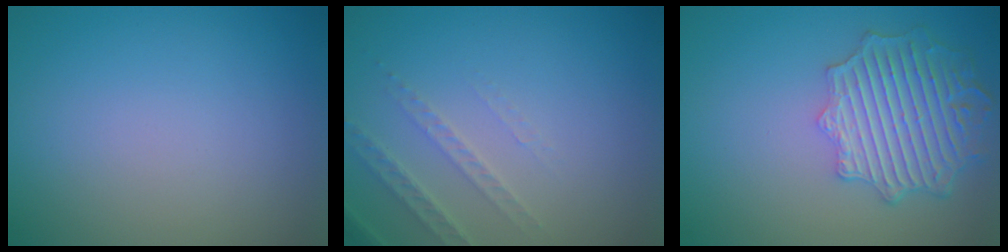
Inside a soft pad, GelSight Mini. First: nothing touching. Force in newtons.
{"total": 2.2, "press": 2.1, "slide": 0.7}
{"total": 6.4, "press": 5.6, "slide": 3.1}